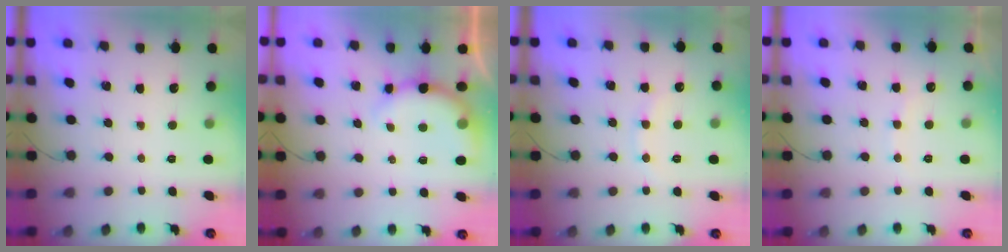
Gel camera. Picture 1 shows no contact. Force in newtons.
{"total": 8.8, "press": 8.7, "slide": 1.1}
{"total": 6.6, "press": 6.4, "slide": 1.5}
{"total": 6.3, "press": 6.2, "slide": 1.0}